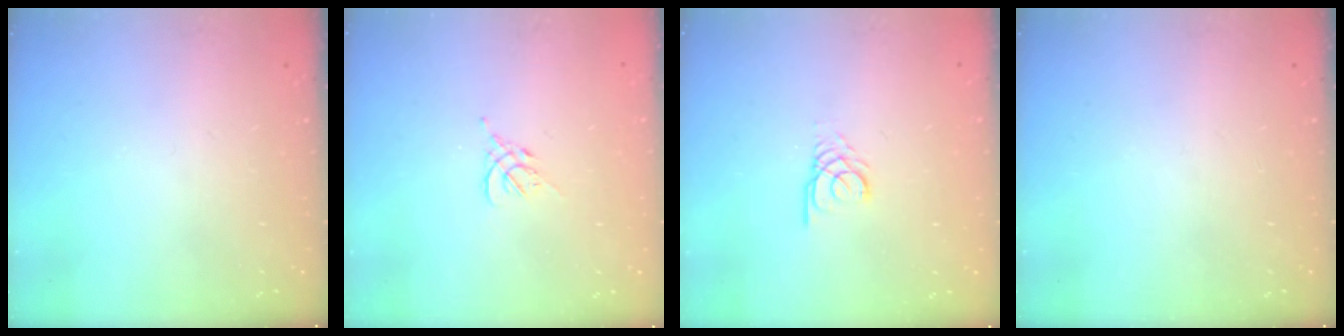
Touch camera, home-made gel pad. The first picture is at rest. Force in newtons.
{"total": 1.2, "press": 1.1, "slide": 0.5}
{"total": 2.7, "press": 2.7, "slide": 0.3}
{"total": 0.0}